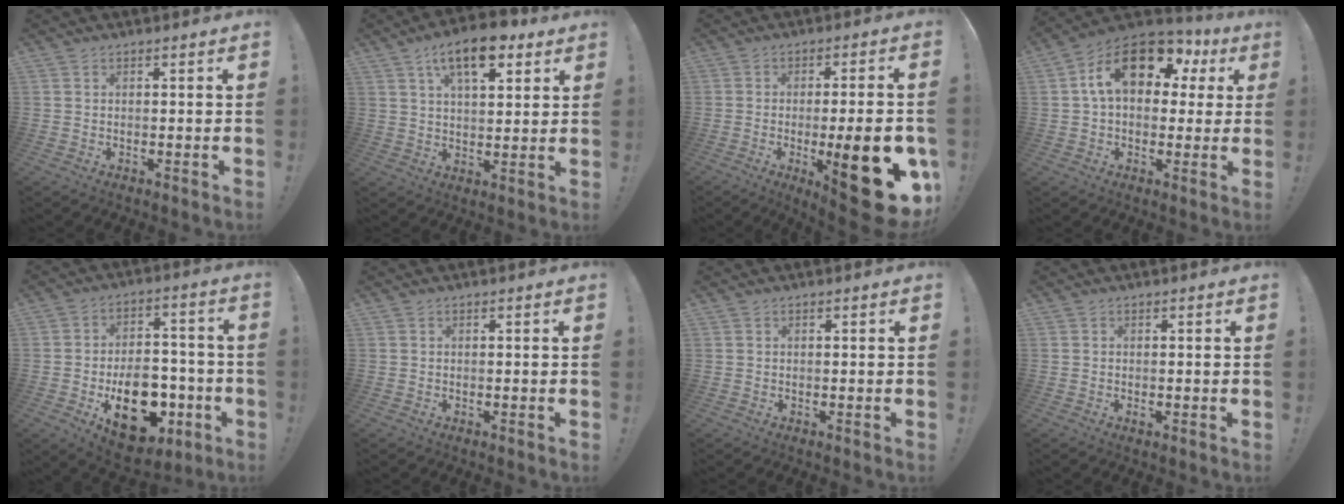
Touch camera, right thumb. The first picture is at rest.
{"total": 12.7, "force": [7.1, 5.5, 9.0], "torque": [-0.140, -0.023, 0.123]}
{"total": 23.4, "force": [-6.8, 5.8, 21.6], "torque": [-0.293, 0.015, -0.089]}
{"total": 18.0, "force": [7.1, 10.2, 13.0], "torque": [-0.203, -0.016, 0.123]}
{"total": 19.1, "force": [-6.7, 12.5, 12.8], "torque": [-0.172, 0.052, -0.089]}
{"total": 0.0}
{"total": 0.0}
{"total": 0.0}